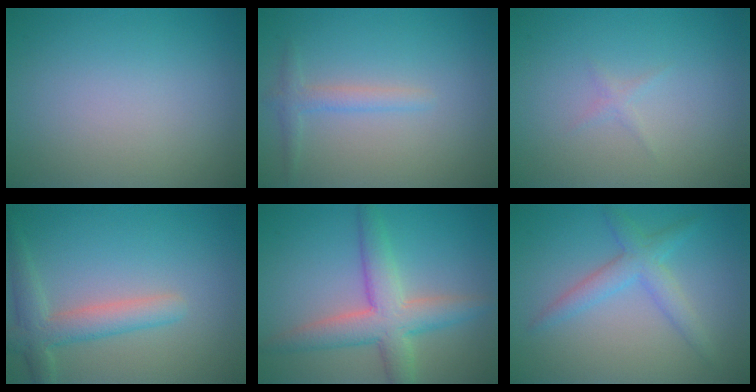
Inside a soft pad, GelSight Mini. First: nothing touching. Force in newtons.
{"total": 1.6, "press": 1.6, "slide": 0.1}
{"total": 0.6, "press": 0.6, "slide": 0.0}
{"total": 3.5, "press": 3.5, "slide": 0.1}
{"total": 5.5, "press": 5.5, "slide": 0.2}
{"total": 3.0, "press": 3.0, "slide": 0.0}